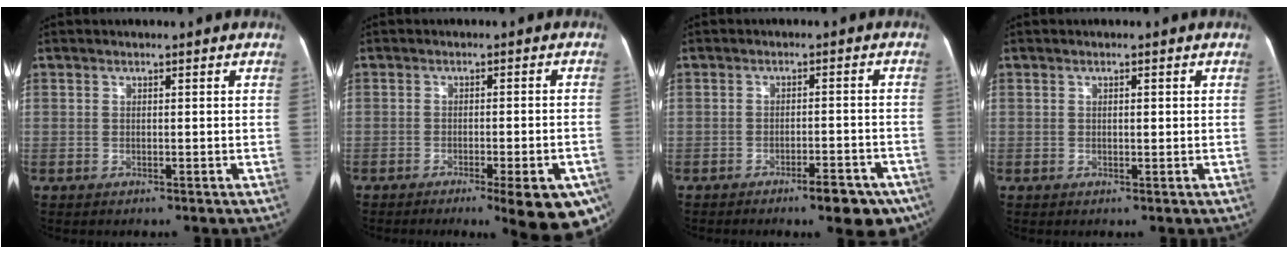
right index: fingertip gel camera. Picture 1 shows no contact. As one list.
[{"total": 11.9, "force": [-7.6, 1.9, 8.9], "torque": [-0.051, 0.004, -0.095]}, {"total": 7.1, "force": [-5.0, 1.8, 4.7], "torque": [-0.044, 0.006, -0.065]}, {"total": 0.9, "force": [0.1, 0.3, 0.8], "torque": [-0.013, 0.001, 0.002]}]